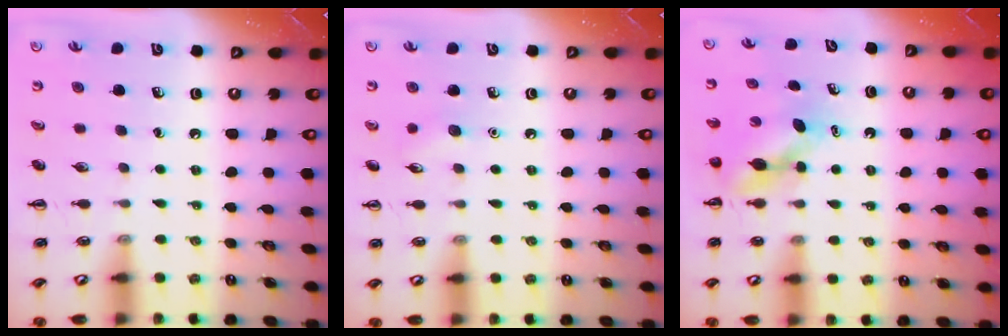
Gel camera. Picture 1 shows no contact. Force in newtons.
{"total": 5.3, "press": 5.0, "slide": 1.5}
{"total": 5.3, "press": 5.3, "slide": 0.3}